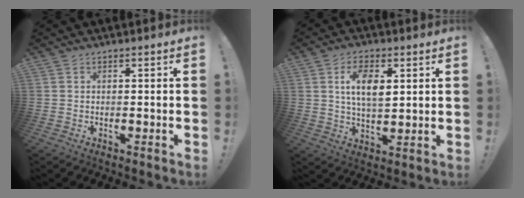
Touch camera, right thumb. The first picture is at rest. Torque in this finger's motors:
{"motor_torque": [-0.28, 0.94, 0.54, 0.49, 0.24]}